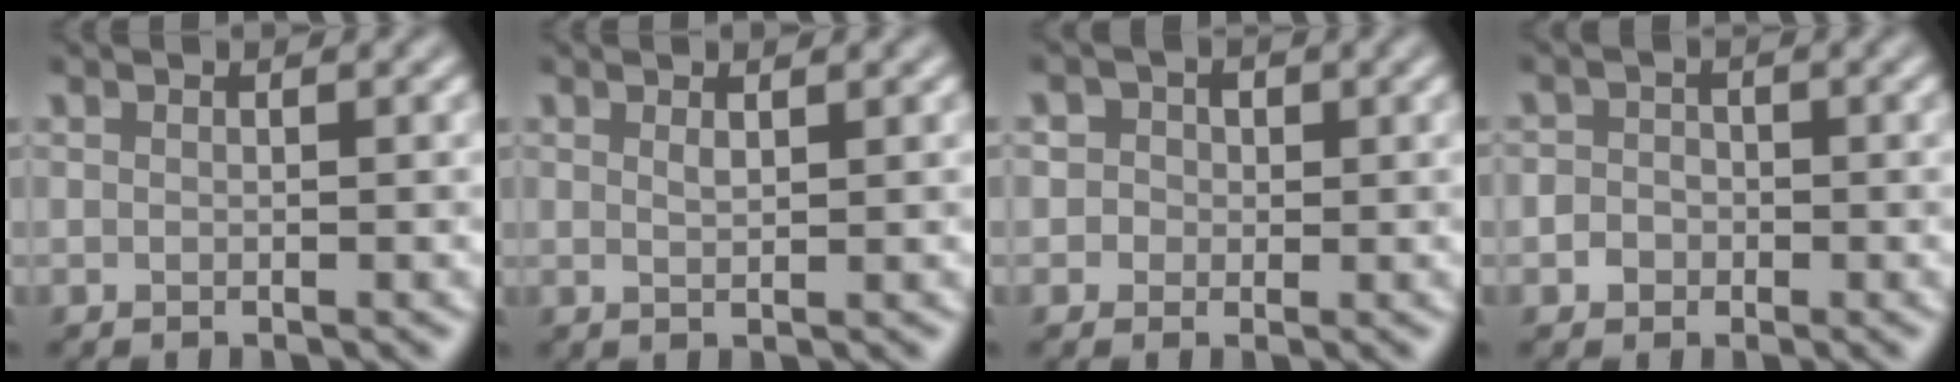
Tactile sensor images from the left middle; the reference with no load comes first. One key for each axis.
{"total": 0.7, "fx": 0.5, "fy": 0.2, "fz": 0.5, "tx": -0.006, "ty": -0.001, "tz": 0.007}
{"total": 2.8, "fx": 0.8, "fy": 2.6, "fz": 0.8, "tx": 0.008, "ty": 0.008, "tz": -0.007}
{"total": 1.8, "fx": -0.6, "fy": 1.6, "fz": 0.2, "tx": 0.021, "ty": 0.002, "tz": -0.021}